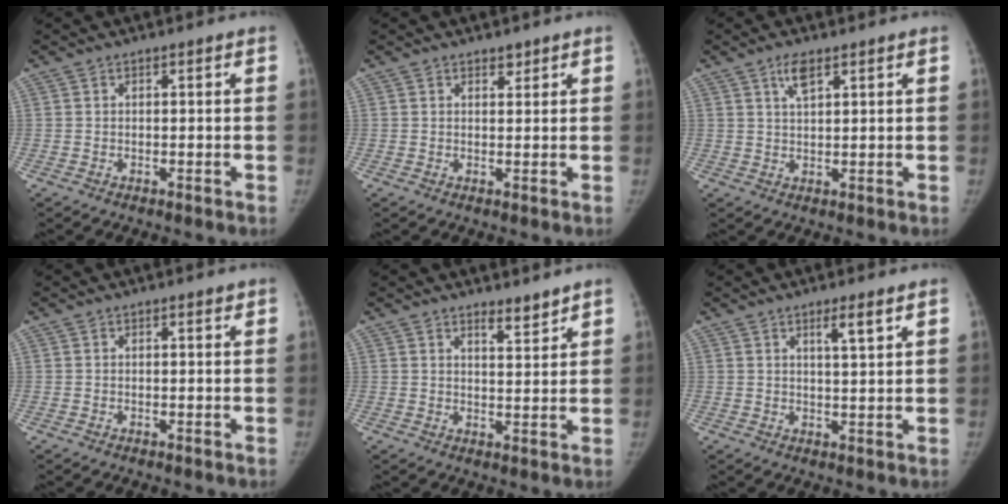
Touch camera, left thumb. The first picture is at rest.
{"total": 1.3, "force": [1.1, 0.7, 0.4], "torque": [0.004, -0.008, 0.014]}
{"total": 3.5, "force": [2.1, 1.2, 2.6], "torque": [-0.046, -0.006, 0.042]}
{"total": 0.5, "force": [0.4, 0.2, 0.3], "torque": [-0.006, -0.002, 0.005]}
{"total": 3.3, "force": [2.9, 0.8, 1.4], "torque": [-0.012, -0.027, 0.045]}
{"total": 3.8, "force": [2.3, 0.4, 3.0], "torque": [-0.049, -0.018, 0.040]}